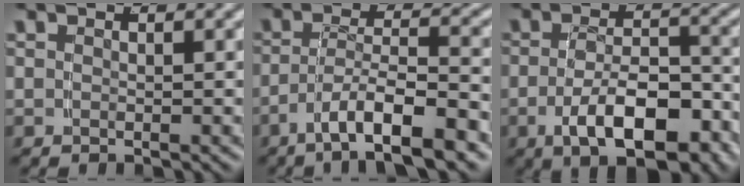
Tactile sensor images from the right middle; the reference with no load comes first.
{"total": 6.0, "force": [-3.7, 1.3, 4.6], "torque": [-0.067, -0.003, -0.057]}
{"total": 7.5, "force": [-3.6, 2.9, 5.9], "torque": [-0.086, -0.015, -0.051]}